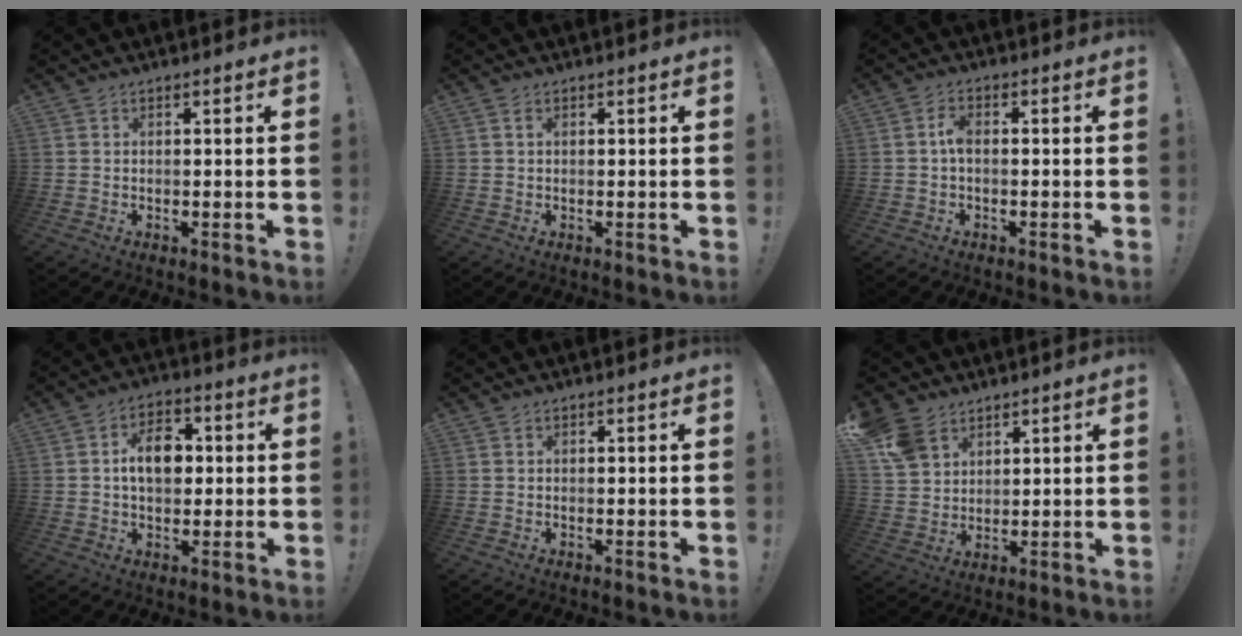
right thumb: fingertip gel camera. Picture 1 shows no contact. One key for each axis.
{"total": 1.0, "fx": 0.4, "fy": 0.5, "fz": 0.8, "tx": -0.009, "ty": 0.000, "tz": 0.004}
{"total": 3.6, "fx": -0.1, "fy": 1.7, "fz": 3.2, "tx": -0.067, "ty": 0.007, "tz": -0.004}
{"total": 10.1, "fx": 0.8, "fy": 7.0, "fz": 7.2, "tx": -0.099, "ty": 0.012, "tz": 0.014}
{"total": 0.0}
{"total": 9.2, "fx": 5.8, "fy": 6.4, "fz": 3.2, "tx": -0.055, "ty": -0.028, "tz": 0.119}